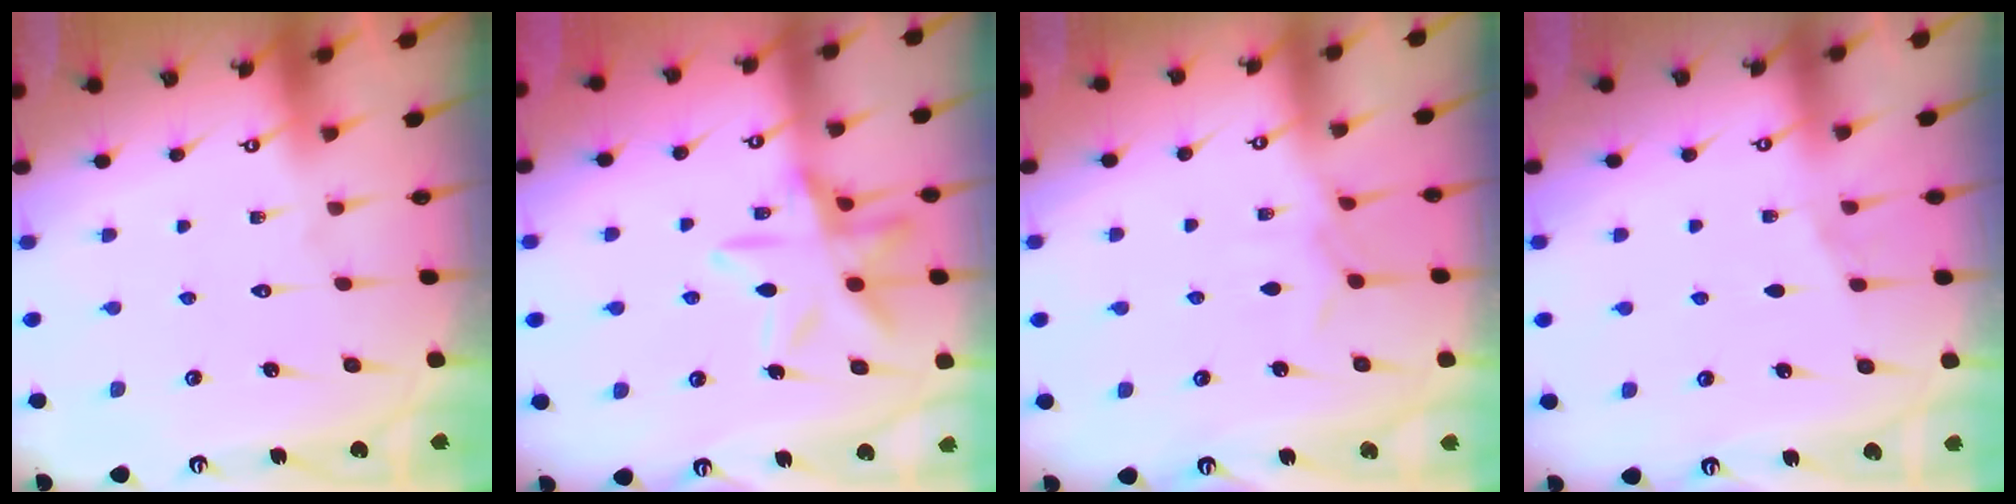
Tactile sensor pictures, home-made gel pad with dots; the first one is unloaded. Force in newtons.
{"total": 14.4, "press": 14.3, "slide": 1.0}
{"total": 5.4, "press": 5.4, "slide": 0.6}
{"total": 1.8, "press": 1.3, "slide": 1.2}